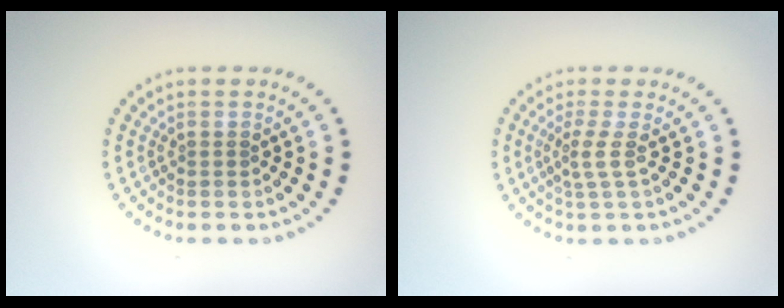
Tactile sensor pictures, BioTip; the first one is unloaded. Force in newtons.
{"total": 1.8, "press": 1.3, "slide": 1.3}